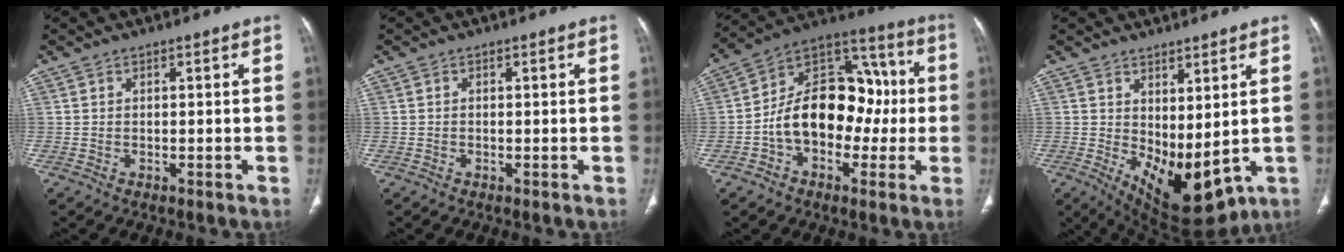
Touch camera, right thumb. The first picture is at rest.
{"total": 0.0}
{"total": 18.3, "force": [-2.3, 12.8, 13.0], "torque": [-0.167, 0.058, -0.041]}
{"total": 12.3, "force": [0.0, 6.1, 10.7], "torque": [-0.153, -0.021, 0.029]}